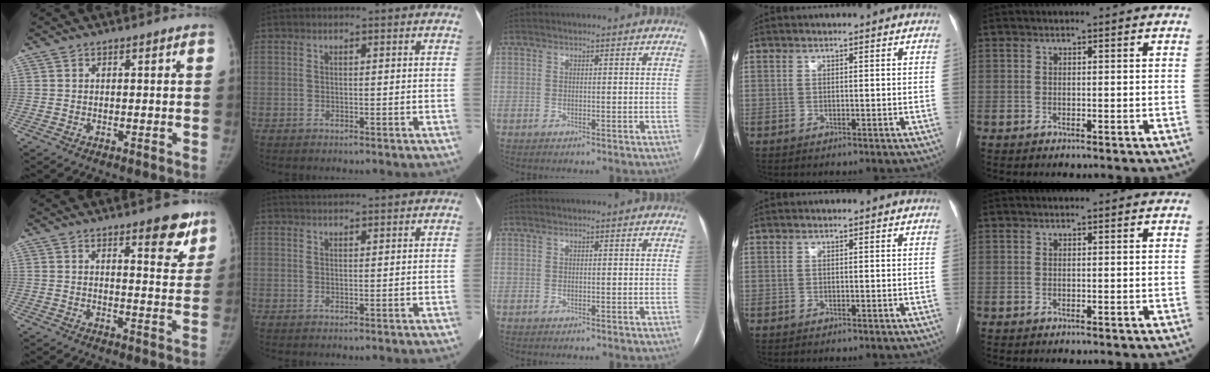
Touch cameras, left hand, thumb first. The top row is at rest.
{"thumb": {"total": 8.0, "force": [5.2, 2.7, 5.5], "torque": [-0.039, -0.030, 0.065]}, "index": {"total": 3.9, "force": [3.7, -0.1, 1.2], "torque": [-0.018, 0.032, 0.058]}}